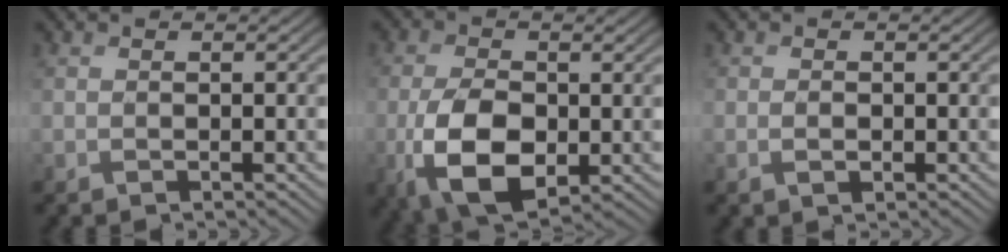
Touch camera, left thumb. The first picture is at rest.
{"total": 9.6, "force": [-2.6, 5.4, 7.6], "torque": [-0.166, -0.016, -0.052]}
{"total": 0.9, "force": [-0.4, 0.6, 0.5], "torque": [-0.010, -0.003, -0.006]}